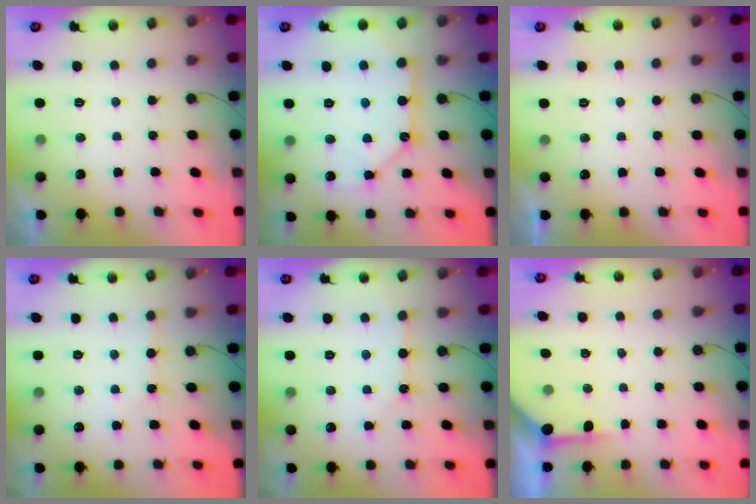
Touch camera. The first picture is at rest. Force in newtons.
{"total": 12.6, "press": 12.5, "slide": 1.2}
{"total": 0.0}
{"total": 1.9, "press": 1.8, "slide": 0.3}
{"total": 3.3, "press": 3.2, "slide": 0.3}
{"total": 3.9, "press": 3.9, "slide": 0.4}